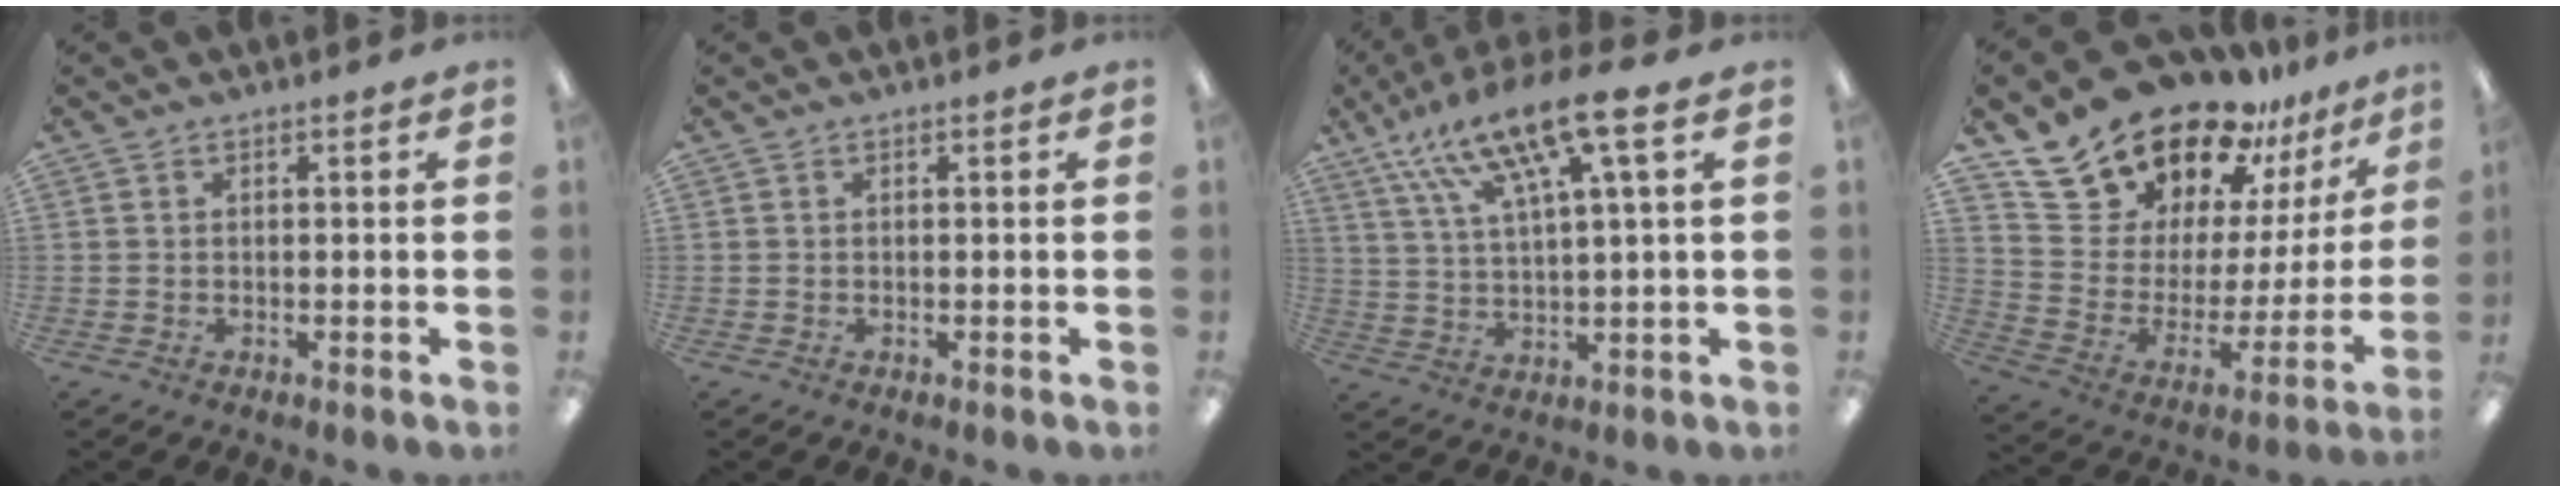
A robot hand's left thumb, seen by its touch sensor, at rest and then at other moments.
{"total": 0.0}
{"total": 14.8, "force": [9.7, 2.6, 10.9], "torque": [-0.213, -0.039, 0.163]}
{"total": 22.9, "force": [18.5, 11.1, 7.7], "torque": [-0.139, -0.133, 0.343]}